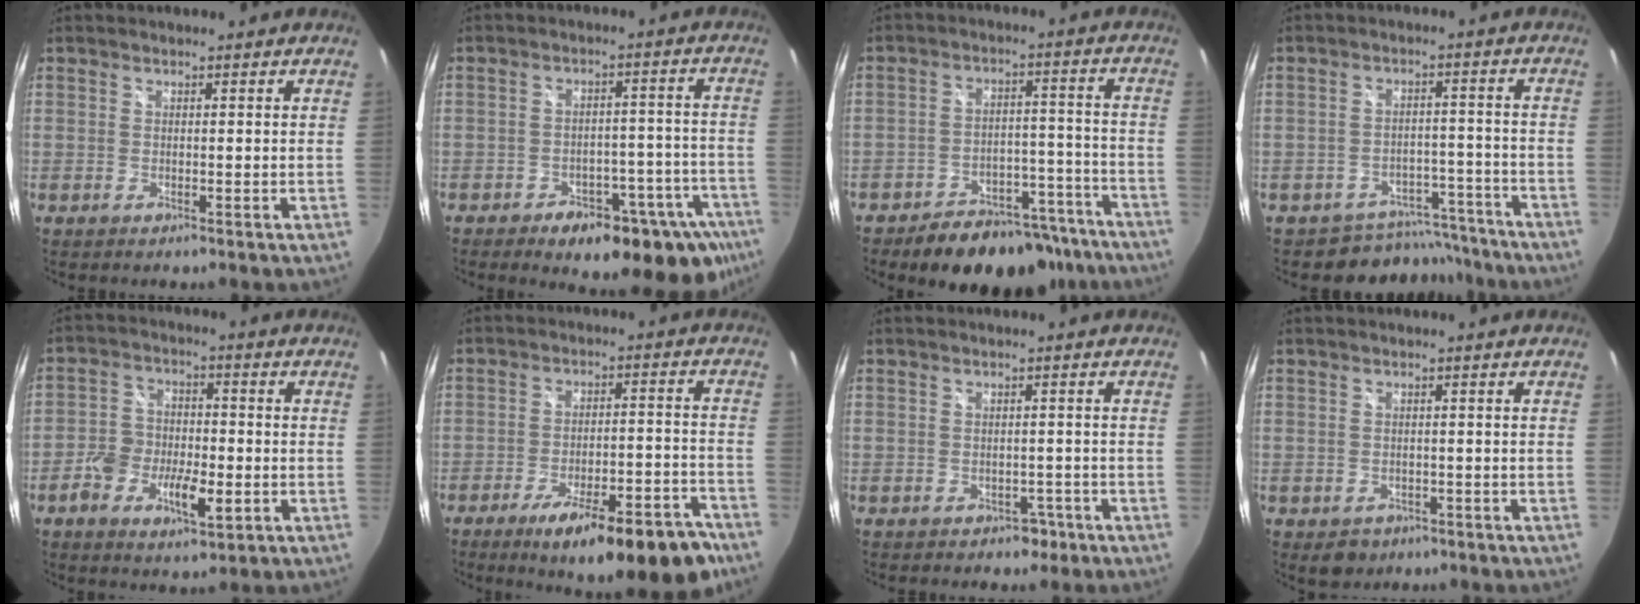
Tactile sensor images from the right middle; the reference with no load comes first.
{"total": 20.5, "force": [-14.1, 9.6, 11.3], "torque": [-0.132, 0.010, -0.166]}
{"total": 17.8, "force": [-14.4, 8.4, 6.5], "torque": [-0.112, 0.035, -0.176]}
{"total": 9.5, "force": [-8.4, 4.5, 0.2], "torque": [-0.004, 0.034, -0.107]}
{"total": 9.5, "force": [-3.8, 4.9, 7.2], "torque": [-0.152, 0.001, -0.067]}
{"total": 18.5, "force": [-13.1, 4.6, 12.3], "torque": [-0.178, -0.021, -0.179]}
{"total": 3.0, "force": [-1.9, 2.1, 0.8], "torque": [-0.017, 0.003, -0.019]}
{"total": 3.5, "force": [-1.9, 2.8, 1.1], "torque": [-0.028, -0.006, -0.020]}